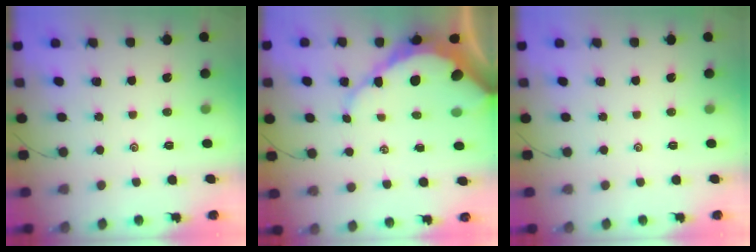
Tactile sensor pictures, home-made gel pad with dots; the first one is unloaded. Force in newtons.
{"total": 12.5, "press": 12.5, "slide": 0.9}
{"total": 0.0}